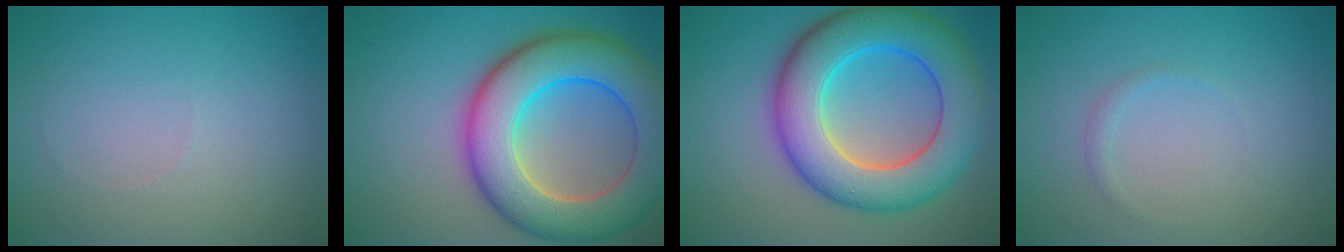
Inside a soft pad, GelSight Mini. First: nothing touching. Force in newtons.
{"total": 11.6, "press": 11.6, "slide": 0.5}
{"total": 11.2, "press": 11.2, "slide": 0.2}
{"total": 0.7, "press": 0.7, "slide": 0.0}